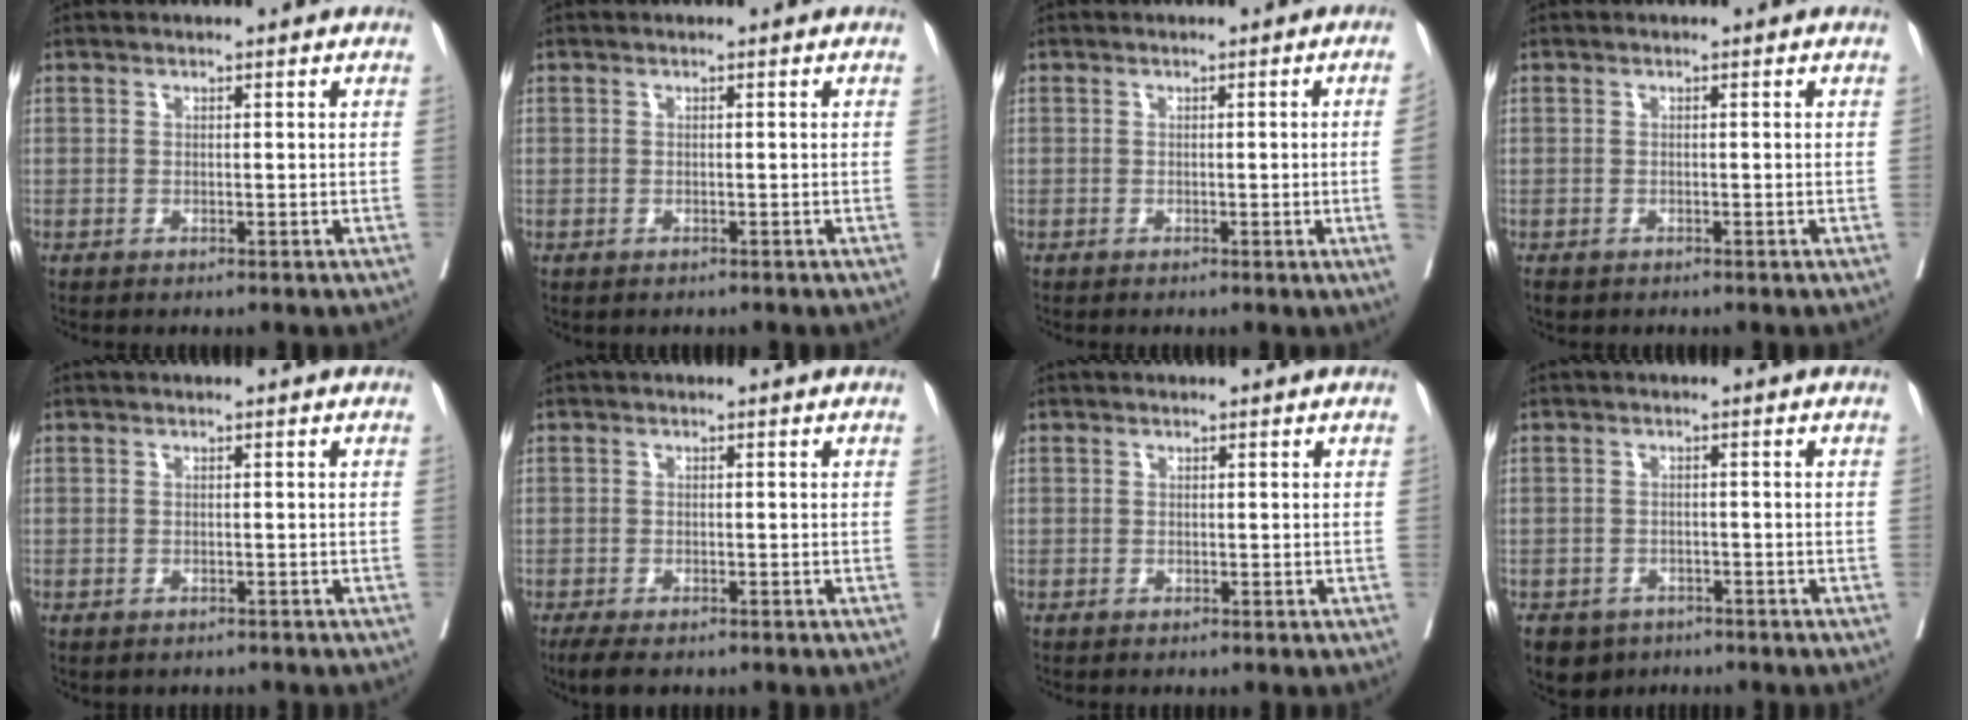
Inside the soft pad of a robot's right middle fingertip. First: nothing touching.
{"total": 0.7, "force": [-0.6, 0.3, 0.1], "torque": [-0.008, -0.001, -0.012]}
{"total": 3.0, "force": [-0.4, -1.3, 2.6], "torque": [-0.033, -0.004, -0.002]}
{"total": 2.9, "force": [-2.3, 1.4, 1.1], "torque": [-0.021, -0.008, -0.034]}
{"total": 1.6, "force": [-1.4, 0.7, 0.3], "torque": [-0.007, -0.002, -0.019]}
{"total": 3.9, "force": [-2.9, 1.4, 2.1], "torque": [-0.038, -0.010, -0.045]}
{"total": 0.0}
{"total": 4.9, "force": [-3.5, 3.3, 0.8], "torque": [-0.009, 0.002, -0.053]}